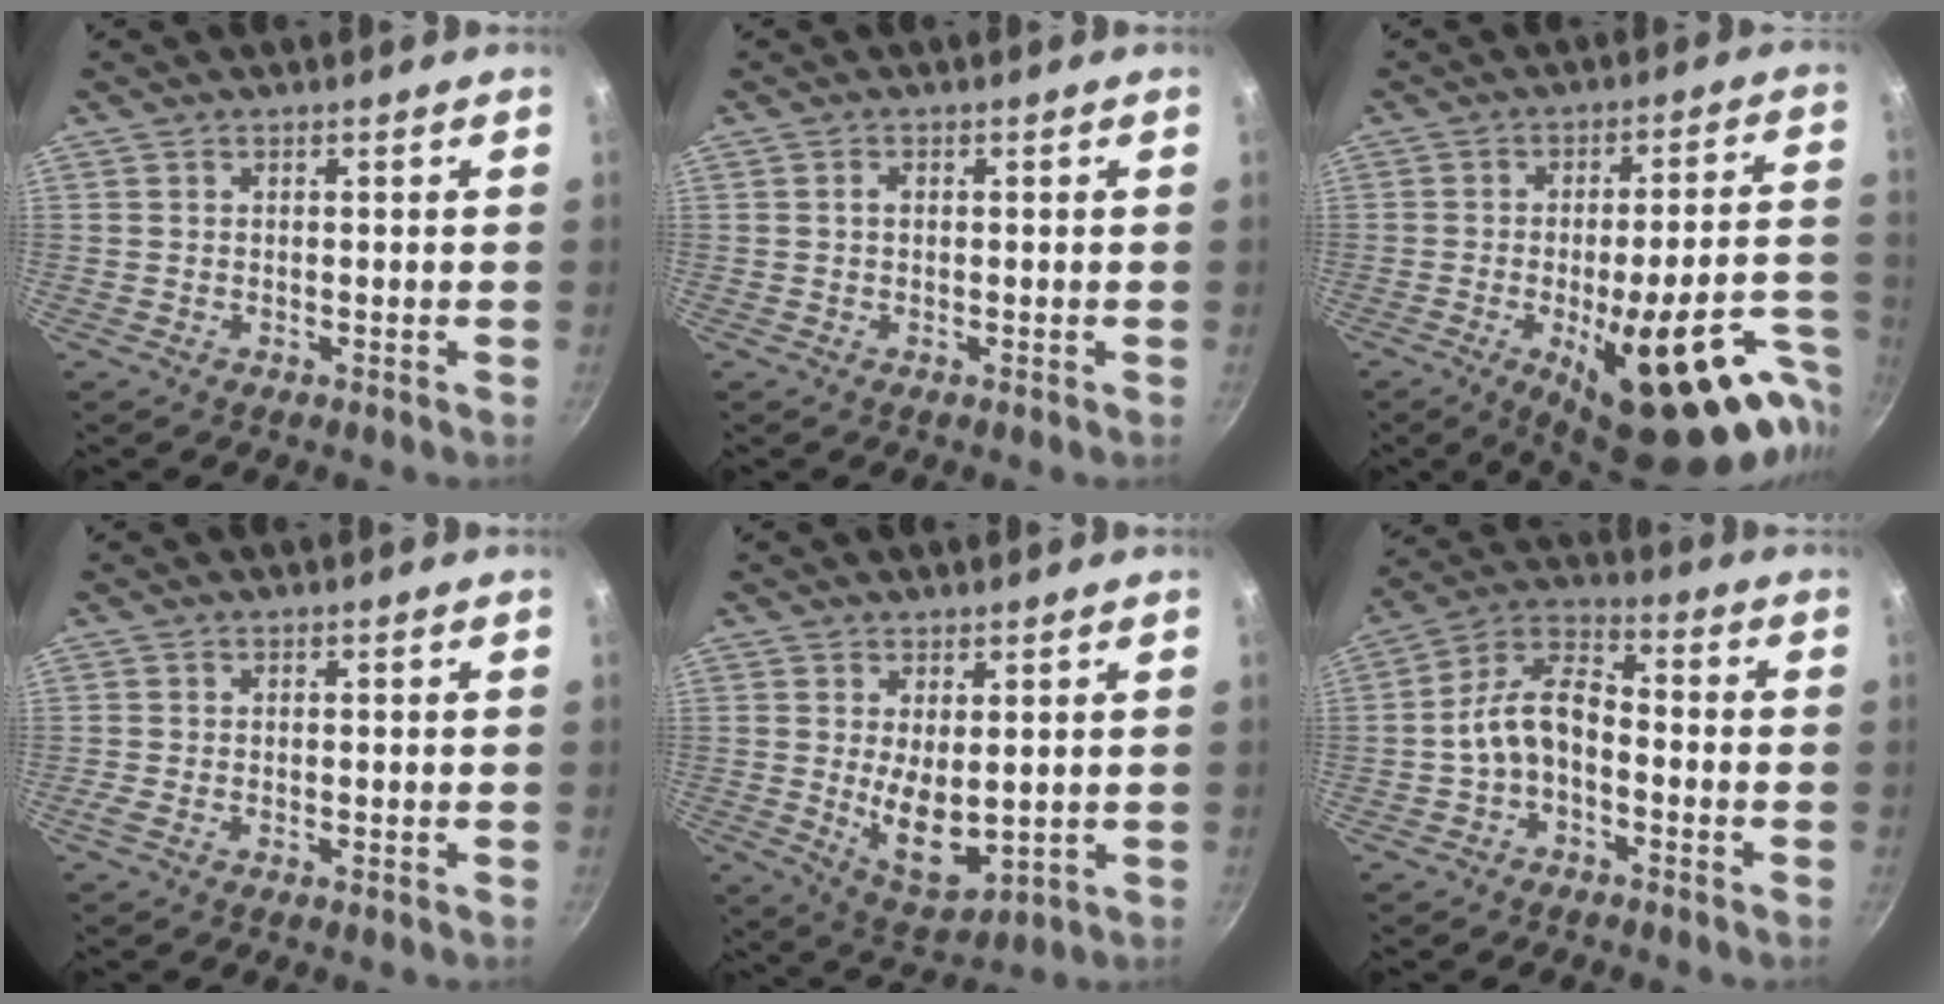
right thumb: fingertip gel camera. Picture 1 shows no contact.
{"total": 1.1, "force": [0.1, 0.8, 0.8], "torque": [-0.013, 0.005, 0.001]}
{"total": 25.2, "force": [-9.9, 8.1, 21.7], "torque": [-0.243, 0.023, -0.126]}
{"total": 1.0, "force": [-0.5, 0.3, 0.9], "torque": [-0.028, 0.003, -0.014]}
{"total": 8.9, "force": [0.7, 4.4, 7.7], "torque": [-0.114, -0.026, 0.031]}
{"total": 9.4, "force": [-2.8, 5.5, 7.1], "torque": [-0.123, 0.050, -0.062]}